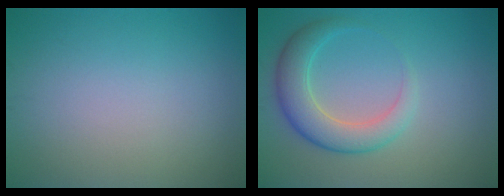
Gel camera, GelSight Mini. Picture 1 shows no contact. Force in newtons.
{"total": 4.6, "press": 4.6, "slide": 0.3}